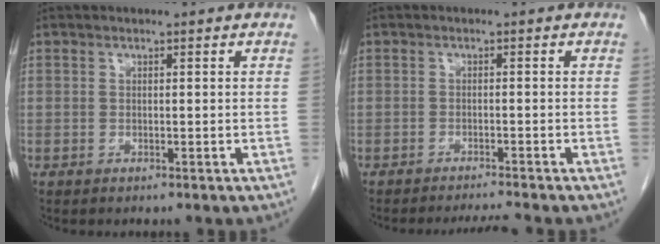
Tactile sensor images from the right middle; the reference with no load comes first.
{"total": 3.1, "force": [-2.8, -1.2, 0.4], "torque": [-0.011, -0.013, -0.044]}